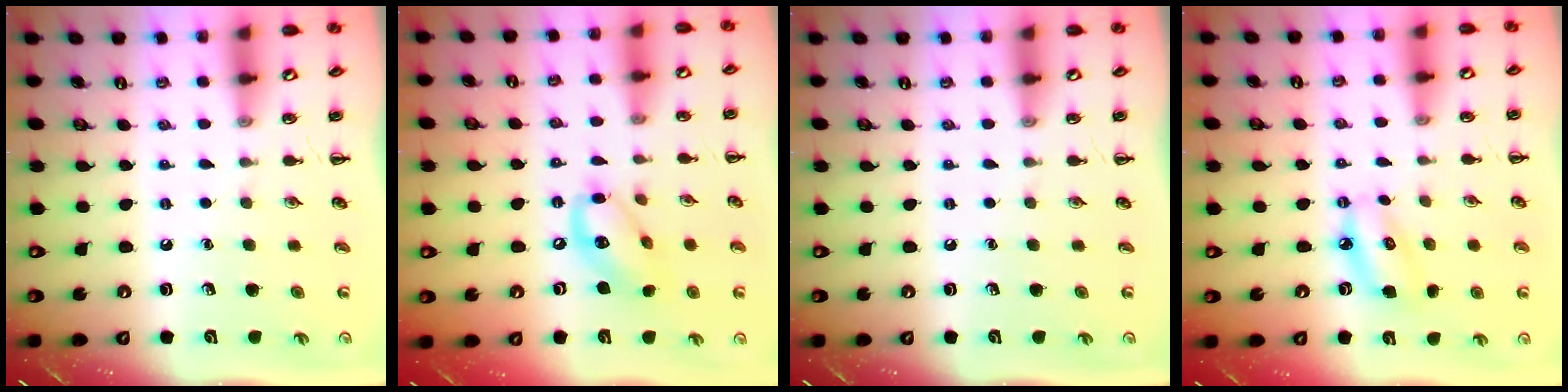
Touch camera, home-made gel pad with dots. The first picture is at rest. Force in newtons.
{"total": 11.6, "press": 11.4, "slide": 2.4}
{"total": 0.0}
{"total": 7.2, "press": 7.0, "slide": 1.8}